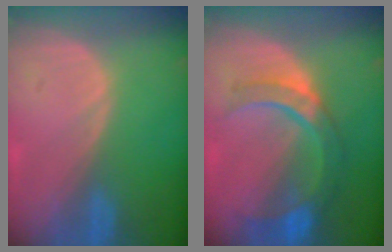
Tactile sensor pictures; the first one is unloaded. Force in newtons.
{"total": 8.7, "press": 8.0, "slide": 3.2}